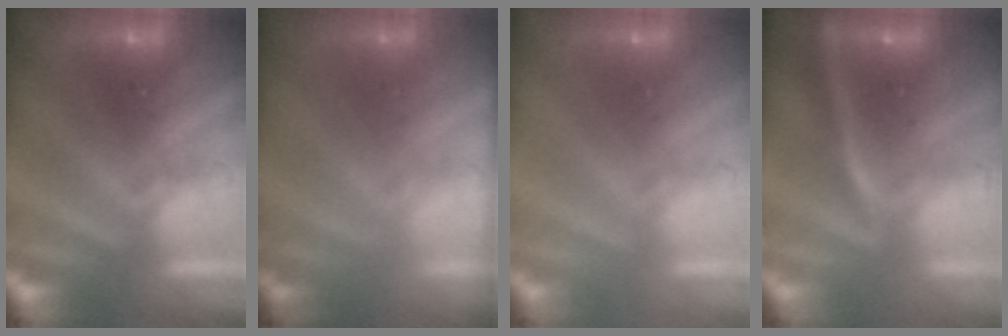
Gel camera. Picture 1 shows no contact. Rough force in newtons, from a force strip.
{"total": 1.7}
{"total": 3.3}
{"total": 2.8}